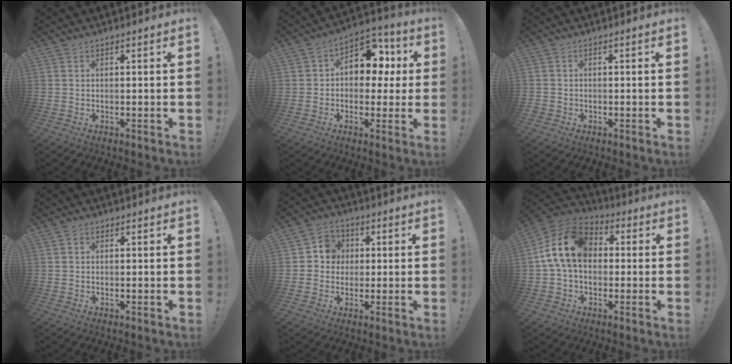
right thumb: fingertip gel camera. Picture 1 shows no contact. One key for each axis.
{"total": 10.3, "fx": 2.2, "fy": 8.1, "fz": 6.0, "tx": -0.073, "ty": -0.008, "tz": 0.046}
{"total": 1.3, "fx": -0.6, "fy": 1.1, "fz": 0.3, "tx": -0.002, "ty": 0.003, "tz": -0.011}
{"total": 0.8, "fx": 0.2, "fy": 0.8, "fz": 0.0, "tx": 0.004, "ty": 0.001, "tz": 0.002}
{"total": 7.4, "fx": 0.7, "fy": 7.1, "fz": 2.1, "tx": -0.026, "ty": 0.006, "tz": 0.015}
{"total": 16.4, "fx": 2.6, "fy": 11.5, "fz": 11.3, "tx": -0.202, "ty": 0.022, "tz": 0.052}